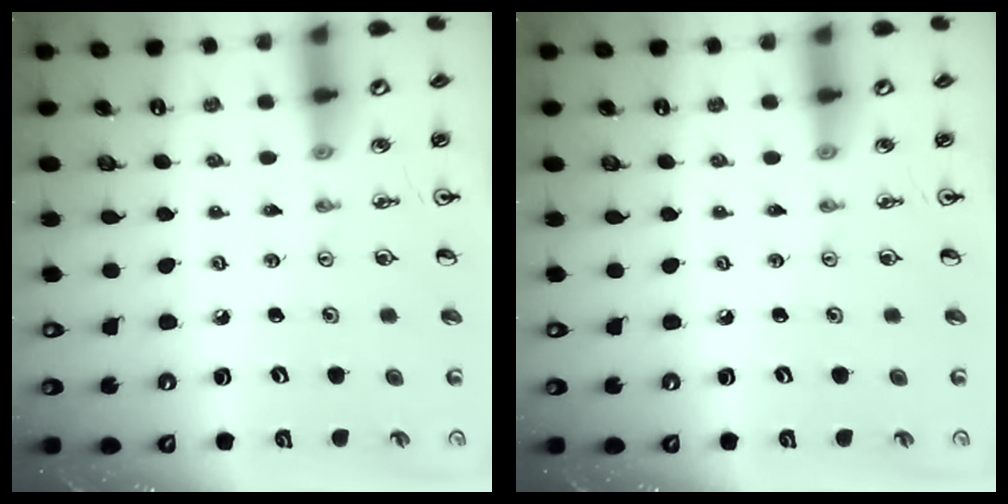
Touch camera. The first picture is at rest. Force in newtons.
{"total": 0.0}